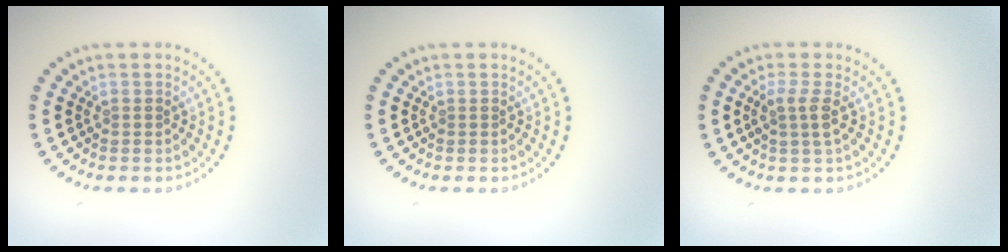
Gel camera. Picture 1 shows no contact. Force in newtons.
{"total": 0.0}
{"total": 1.9, "press": 1.5, "slide": 1.1}